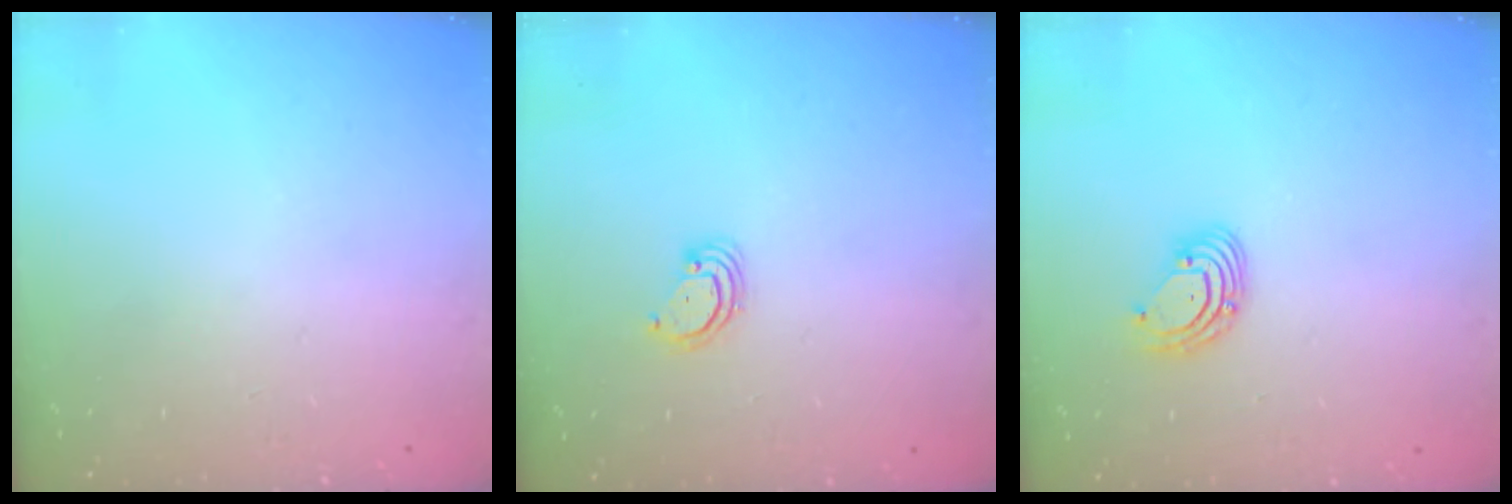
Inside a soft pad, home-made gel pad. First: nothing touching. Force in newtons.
{"total": 3.1, "press": 3.0, "slide": 0.3}
{"total": 4.8, "press": 4.7, "slide": 0.5}